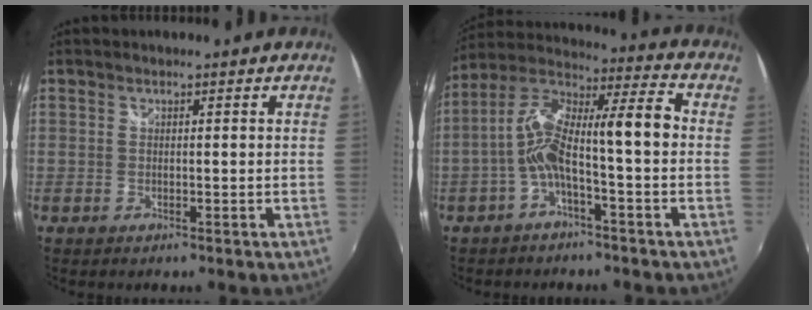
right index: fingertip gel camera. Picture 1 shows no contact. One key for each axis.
{"total": 12.7, "fx": -2.2, "fy": 2.3, "fz": 12.3, "tx": -0.231, "ty": 0.018, "tz": -0.041}